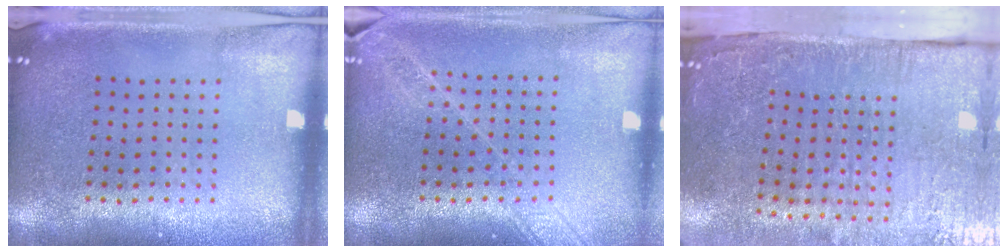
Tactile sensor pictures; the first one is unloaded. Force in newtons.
{"total": 1.7, "press": 1.4, "slide": 0.9}
{"total": 5.0, "press": 4.0, "slide": 3.0}